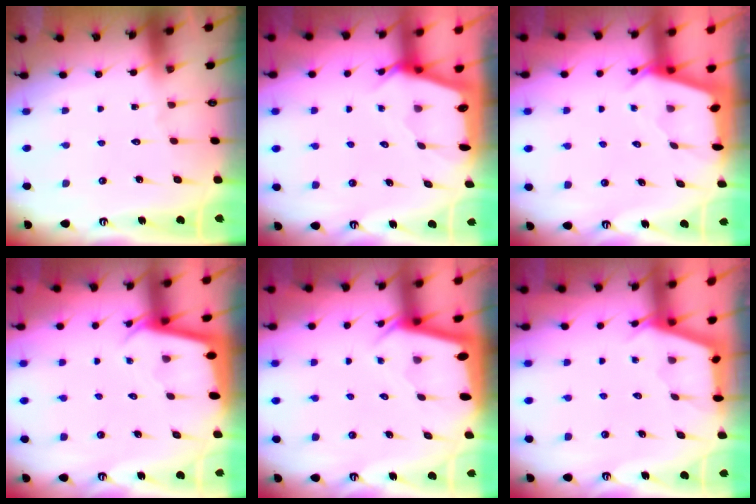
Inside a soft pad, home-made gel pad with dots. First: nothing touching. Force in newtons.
{"total": 2.4, "press": 2.4, "slide": 0.3}
{"total": 2.4, "press": 2.4, "slide": 0.3}
{"total": 2.2, "press": 2.2, "slide": 0.1}
{"total": 2.4, "press": 2.4, "slide": 0.1}
{"total": 2.8, "press": 2.8, "slide": 0.3}